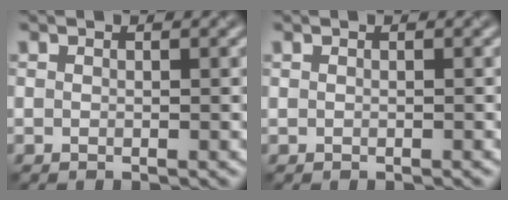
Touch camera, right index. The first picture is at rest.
{"total": 0.0}